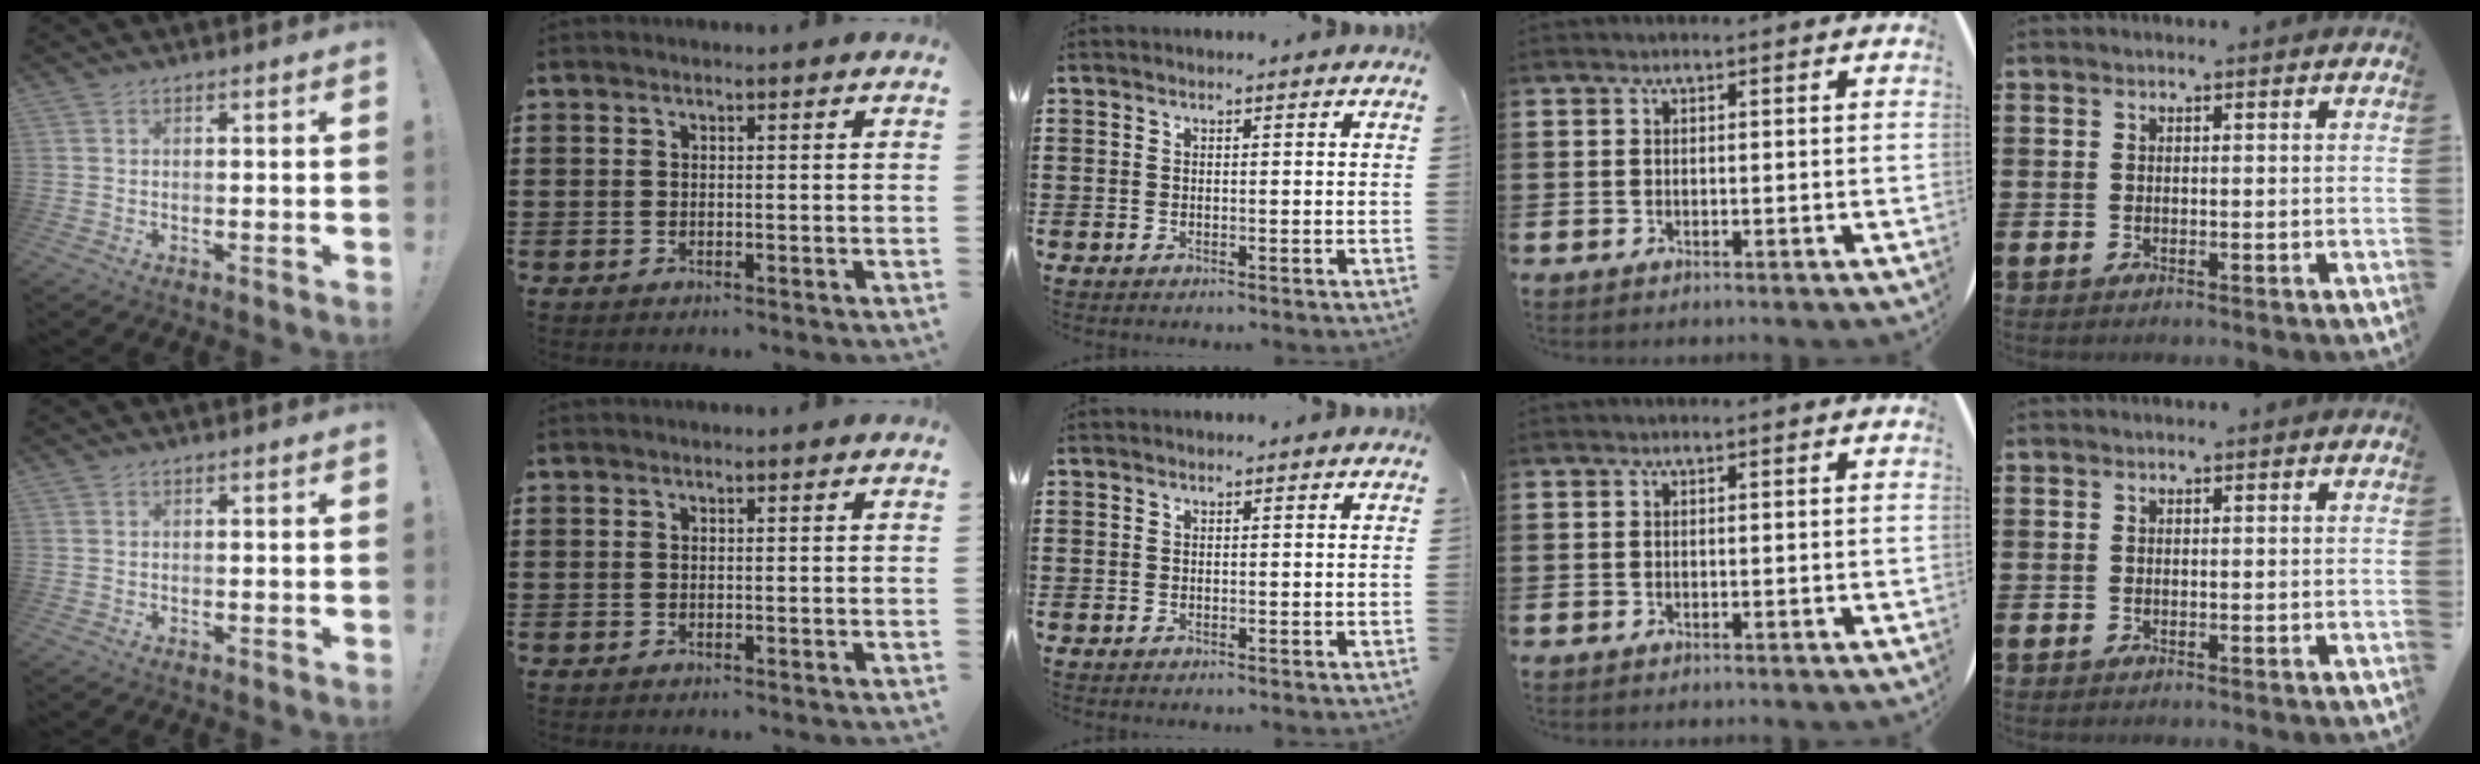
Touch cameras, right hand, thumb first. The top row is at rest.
{}